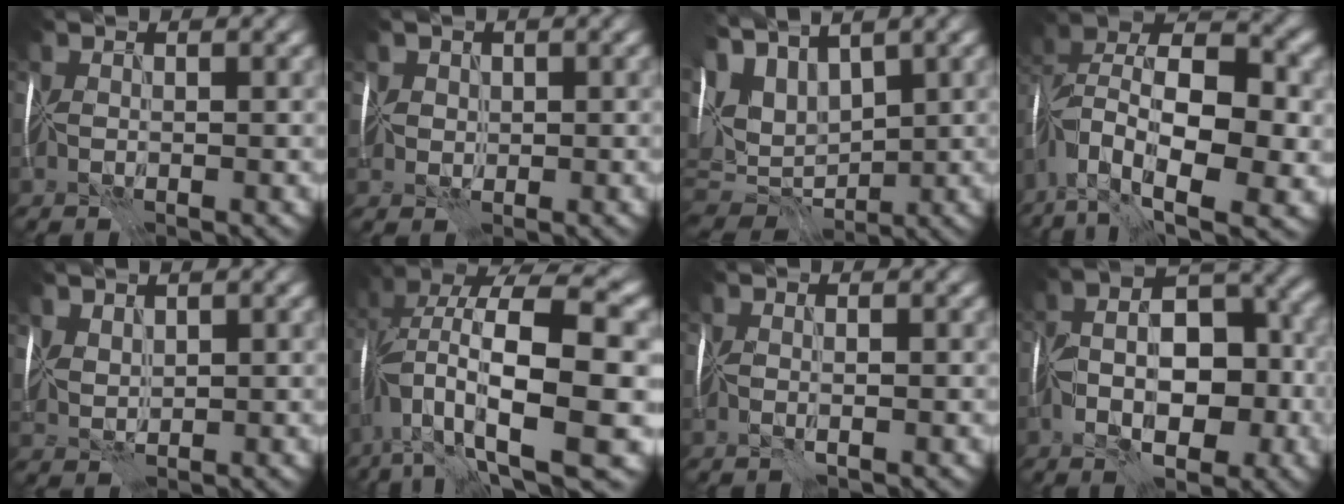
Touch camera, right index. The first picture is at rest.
{"total": 2.9, "force": [1.8, 2.0, 1.0], "torque": [-0.016, 0.019, 0.023]}
{"total": 11.4, "force": [5.1, 5.9, 8.3], "torque": [-0.172, 0.034, 0.094]}
{"total": 14.0, "force": [-4.0, 7.5, 11.1], "torque": [-0.207, 0.009, -0.062]}
{"total": 1.6, "force": [1.3, 0.6, 0.4], "torque": [-0.016, -0.002, 0.035]}
{"total": 14.5, "force": [-1.2, 5.1, 13.5], "torque": [-0.261, 0.006, 0.013]}
{"total": 0.8, "force": [-0.5, -0.6, 0.2], "torque": [0.003, 0.003, -0.005]}
{"total": 9.2, "force": [-2.6, 4.4, 7.6], "torque": [-0.114, 0.012, -0.047]}